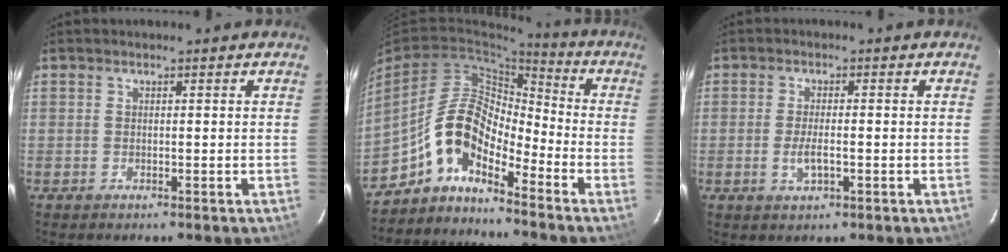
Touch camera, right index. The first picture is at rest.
{"total": 9.5, "force": [-6.2, 3.8, 6.1], "torque": [-0.120, 0.024, -0.131]}
{"total": 3.5, "force": [-1.1, 1.1, 3.1], "torque": [-0.061, -0.006, -0.017]}